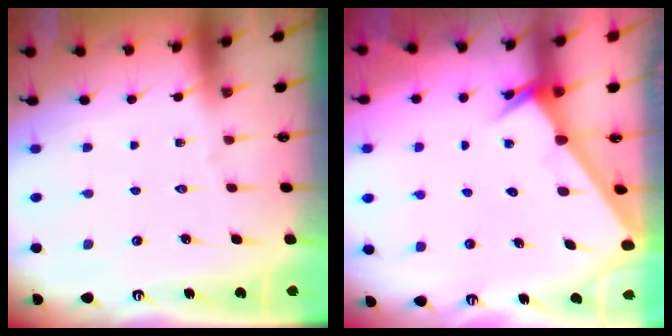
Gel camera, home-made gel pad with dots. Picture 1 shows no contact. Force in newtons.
{"total": 2.5, "press": 2.5, "slide": 0.3}